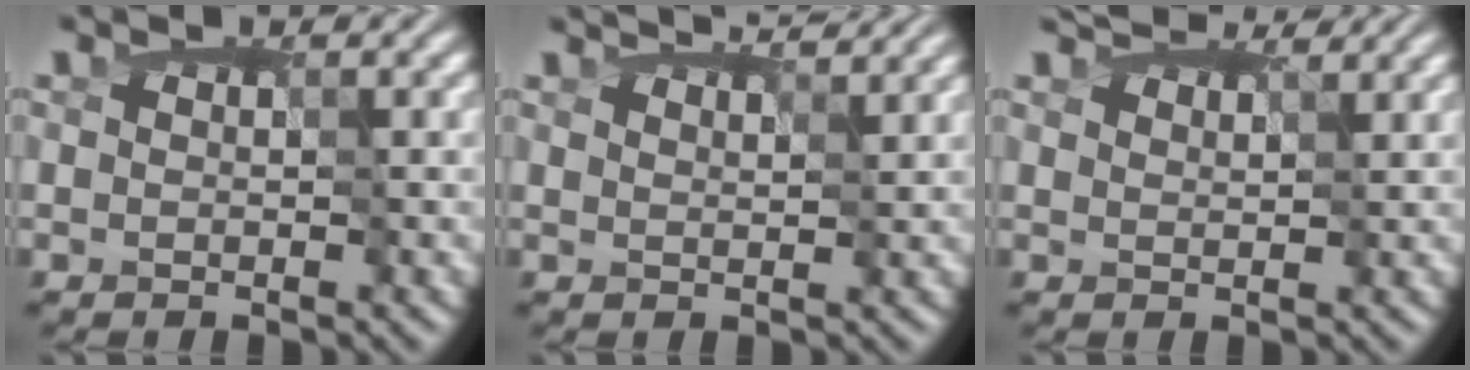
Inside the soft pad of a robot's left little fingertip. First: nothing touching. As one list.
[{"total": 4.9, "force": [4.2, 1.3, 2.2], "torque": [-0.043, 0.014, 0.047]}, {"total": 5.2, "force": [4.5, 1.5, 2.1], "torque": [-0.055, 0.007, 0.060]}]